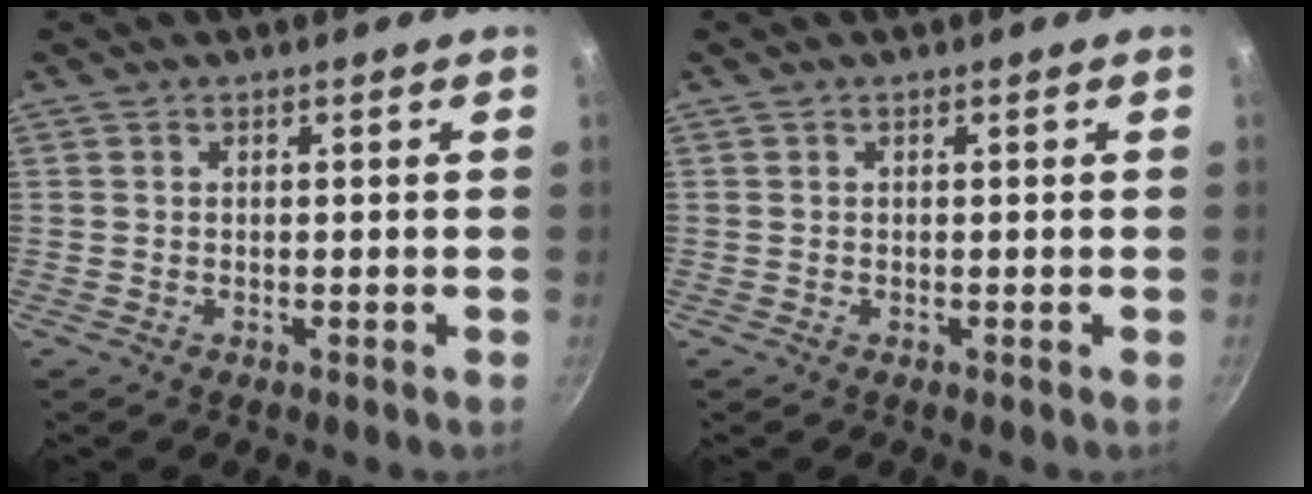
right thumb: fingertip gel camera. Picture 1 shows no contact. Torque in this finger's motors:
{"motor_torque": [0.01, 0.01, 0.00, 0.00, 0.00]}